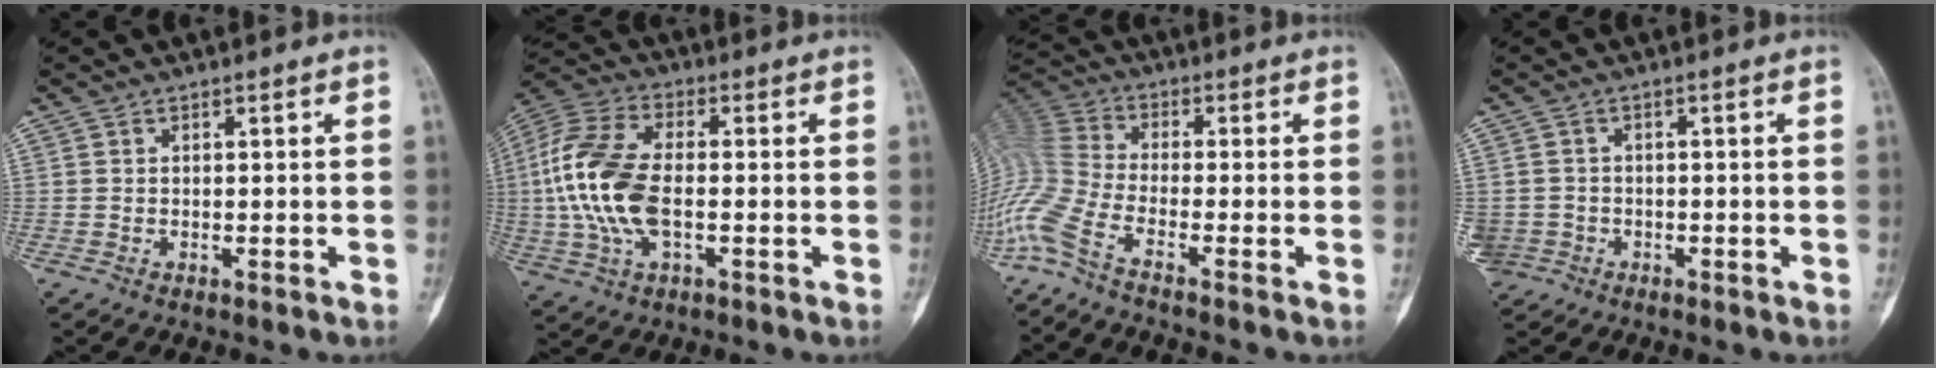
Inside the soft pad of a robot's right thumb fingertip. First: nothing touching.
{"total": 16.0, "force": [-1.1, 8.2, 13.6], "torque": [-0.306, 0.015, -0.023]}
{"total": 10.4, "force": [-6.2, 2.6, 7.9], "torque": [-0.206, 0.023, -0.141]}
{"total": 4.5, "force": [-1.6, 4.1, 0.7], "torque": [-0.020, 0.015, -0.025]}